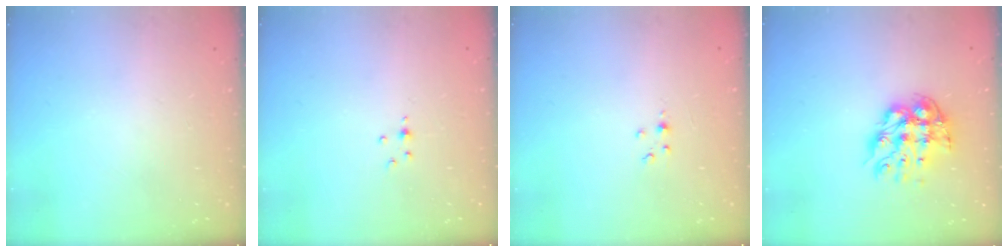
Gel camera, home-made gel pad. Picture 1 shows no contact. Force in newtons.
{"total": 2.8, "press": 2.4, "slide": 1.5}
{"total": 1.8, "press": 1.7, "slide": 0.3}
{"total": 12.3, "press": 12.3, "slide": 1.2}